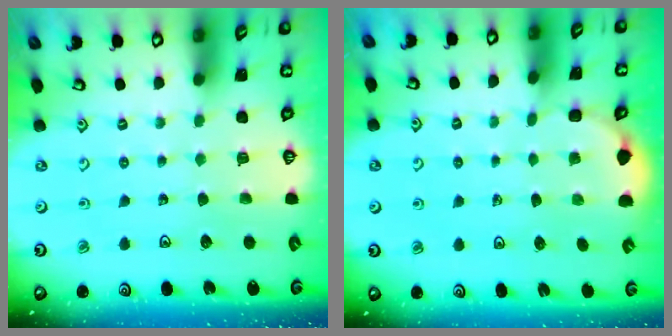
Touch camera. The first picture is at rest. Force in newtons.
{"total": 2.4, "press": 1.0, "slide": 2.1}